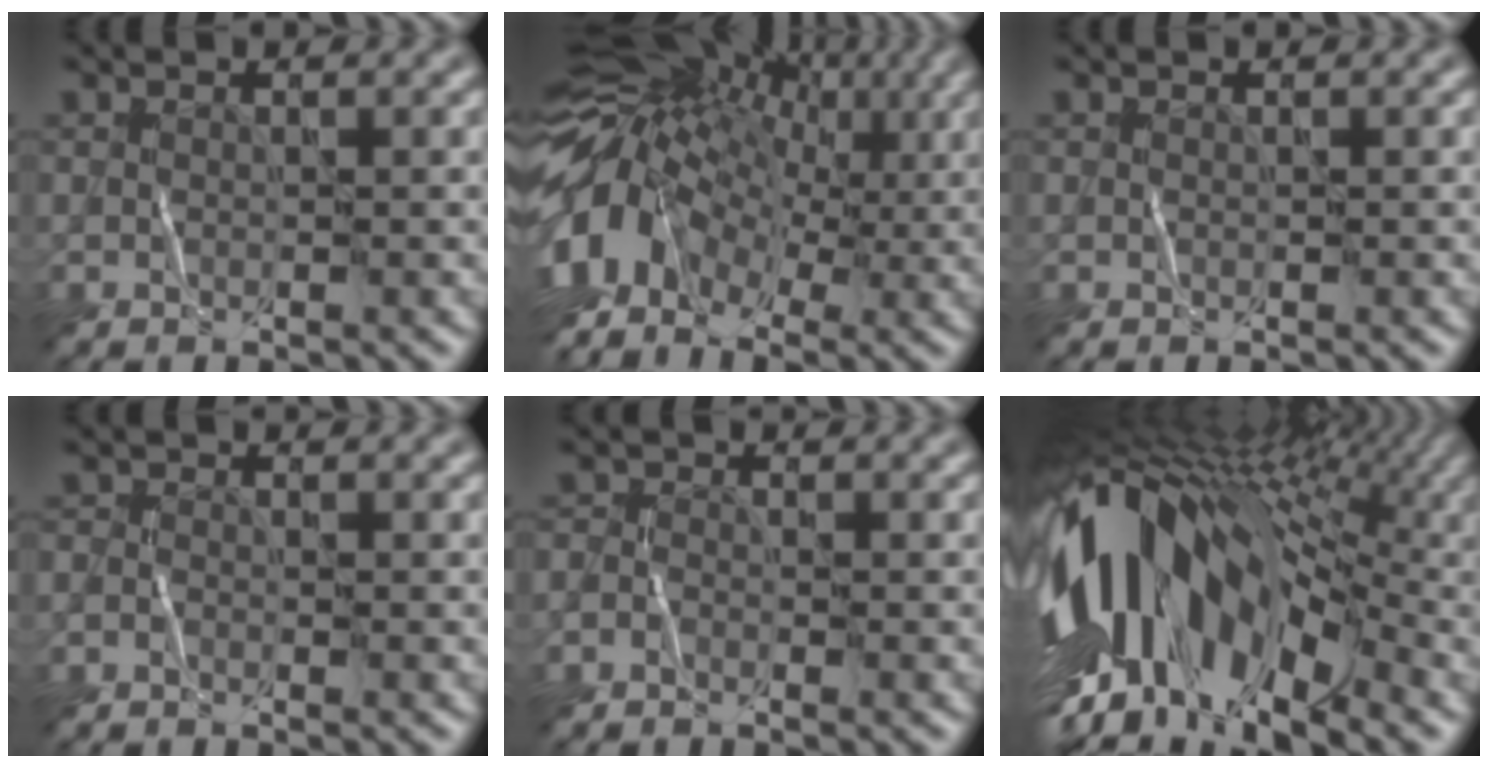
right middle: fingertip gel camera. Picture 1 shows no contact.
{"total": 11.3, "force": [-1.3, 7.8, 8.1], "torque": [-0.174, 0.022, -0.044]}
{"total": 0.0}
{"total": 0.9, "force": [-0.7, 0.5, 0.3], "torque": [-0.006, 0.000, -0.016]}
{"total": 1.2, "force": [-1.0, 0.6, 0.4], "torque": [-0.007, 0.000, -0.022]}
{"total": 16.8, "force": [-0.6, 8.8, 14.3], "torque": [-0.263, 0.028, -0.024]}